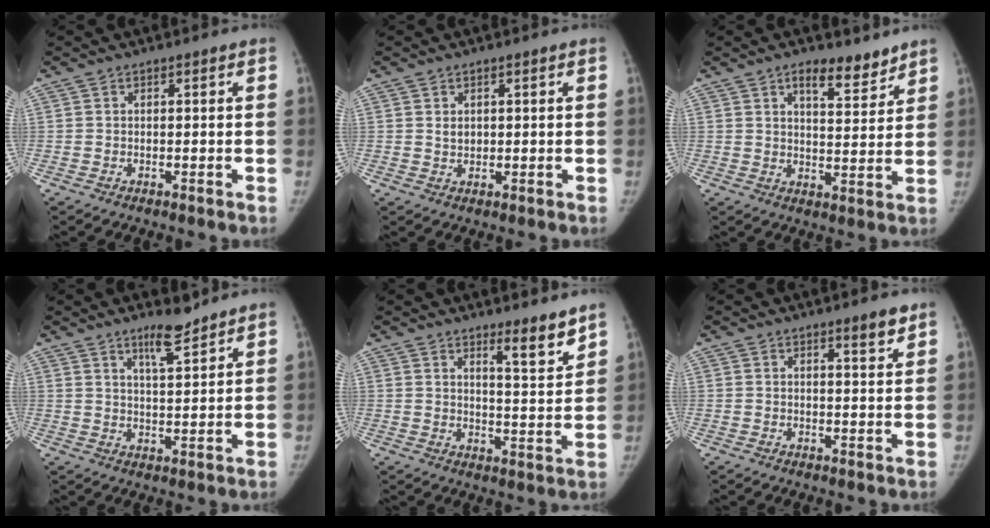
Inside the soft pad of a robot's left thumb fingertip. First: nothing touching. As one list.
[{"total": 1.6, "force": [0.5, 1.2, 0.9], "torque": [-0.008, -0.005, 0.013]}, {"total": 7.3, "force": [5.3, 2.9, 4.0], "torque": [-0.035, -0.037, 0.081]}, {"total": 5.8, "force": [4.6, 1.0, 3.4], "torque": [-0.046, -0.039, 0.075]}, {"total": 6.8, "force": [5.3, 0.9, 4.3], "torque": [-0.052, -0.049, 0.080]}, {"total": 3.5, "force": [2.5, 0.5, 2.3], "torque": [-0.028, -0.020, 0.038]}]